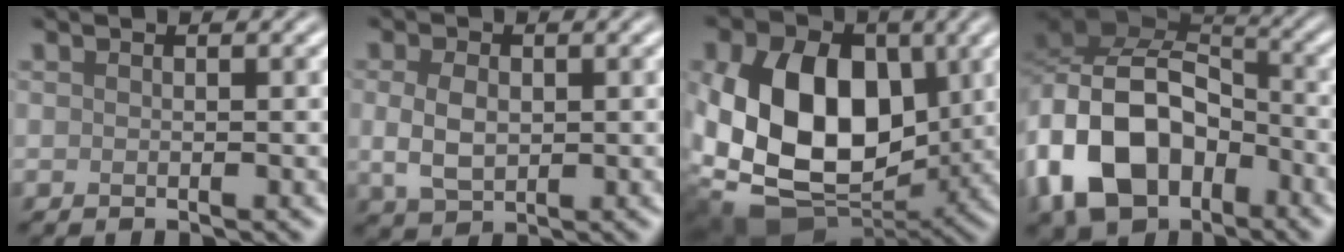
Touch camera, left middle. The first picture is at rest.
{"total": 3.4, "force": [0.1, 2.4, 2.5], "torque": [-0.057, 0.001, 0.002]}
{"total": 13.8, "force": [0.1, 9.7, 9.8], "torque": [-0.197, -0.015, -0.003]}
{"total": 13.6, "force": [-5.4, 9.1, 8.6], "torque": [-0.181, -0.009, -0.105]}